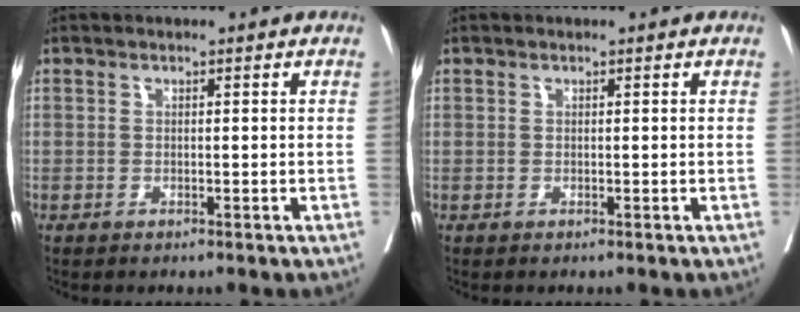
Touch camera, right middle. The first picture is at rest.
{"total": 0.0}